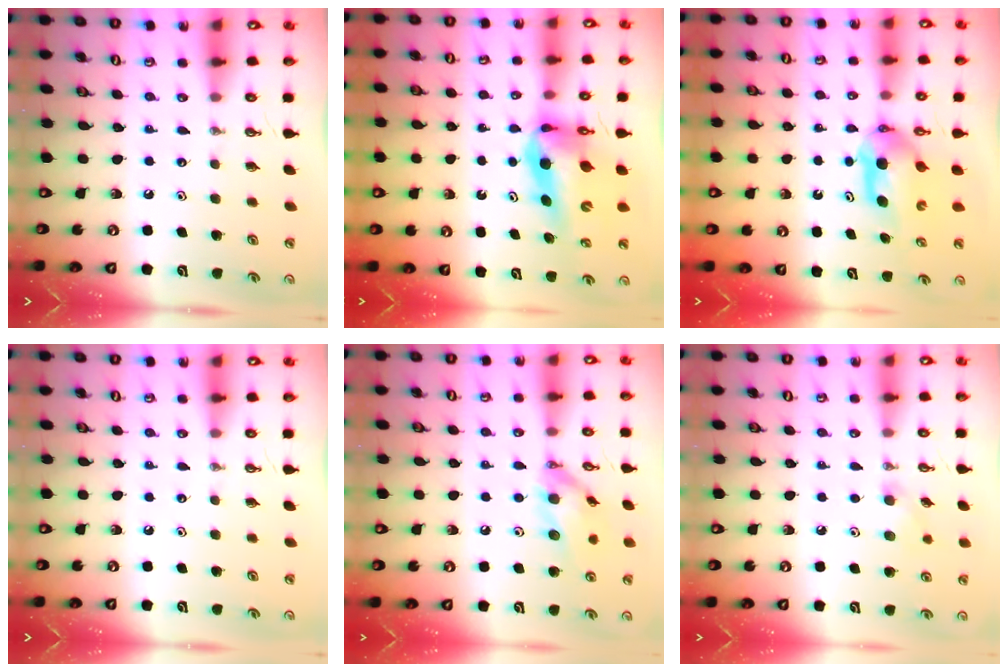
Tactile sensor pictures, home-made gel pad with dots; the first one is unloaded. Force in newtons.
{"total": 10.4, "press": 9.8, "slide": 3.4}
{"total": 6.7, "press": 6.6, "slide": 1.5}
{"total": 0.0}
{"total": 13.1, "press": 13.0, "slide": 1.7}
{"total": 7.0, "press": 6.8, "slide": 1.5}